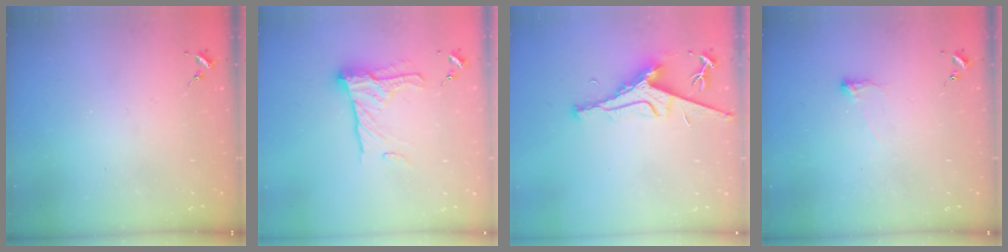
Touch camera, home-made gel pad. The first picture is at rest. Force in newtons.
{"total": 16.1, "press": 16.1, "slide": 1.1}
{"total": 8.1, "press": 8.0, "slide": 1.0}
{"total": 3.6, "press": 3.6, "slide": 0.5}